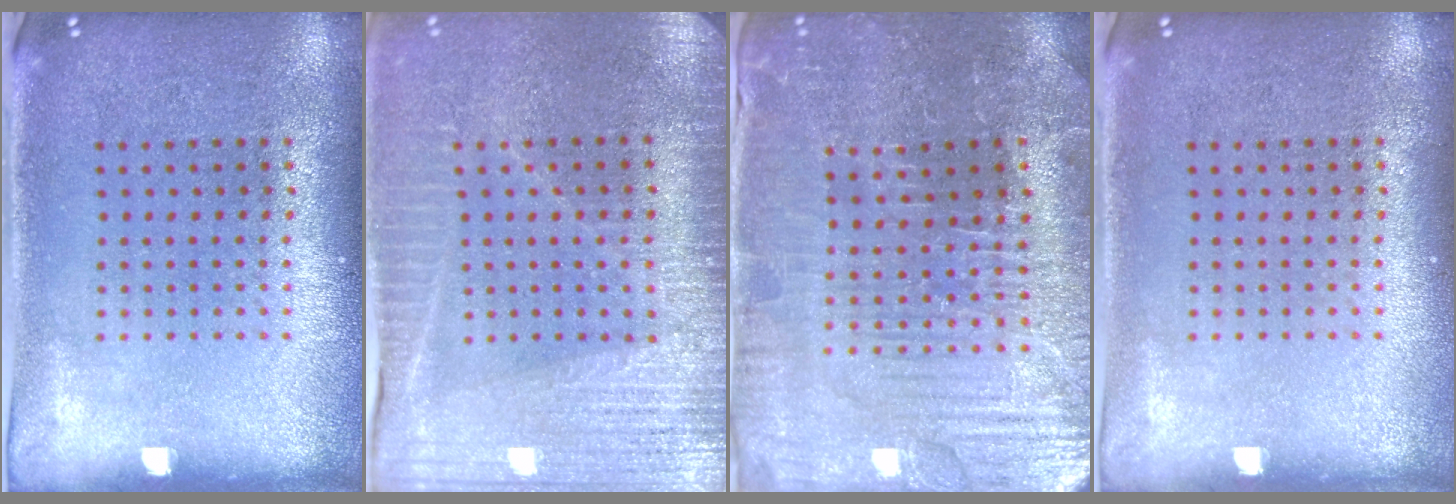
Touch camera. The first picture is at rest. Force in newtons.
{"total": 3.5, "press": 3.3, "slide": 1.3}
{"total": 3.6, "press": 3.6, "slide": 0.4}
{"total": 0.0}